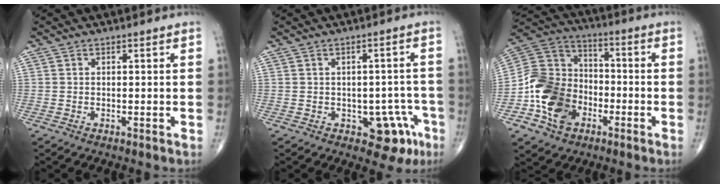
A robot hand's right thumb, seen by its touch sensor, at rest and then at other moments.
{"total": 7.1, "force": [-3.0, 4.5, 4.6], "torque": [-0.017, 0.021, -0.032]}
{"total": 15.6, "force": [-5.8, 11.7, 8.6], "torque": [-0.131, 0.046, -0.111]}